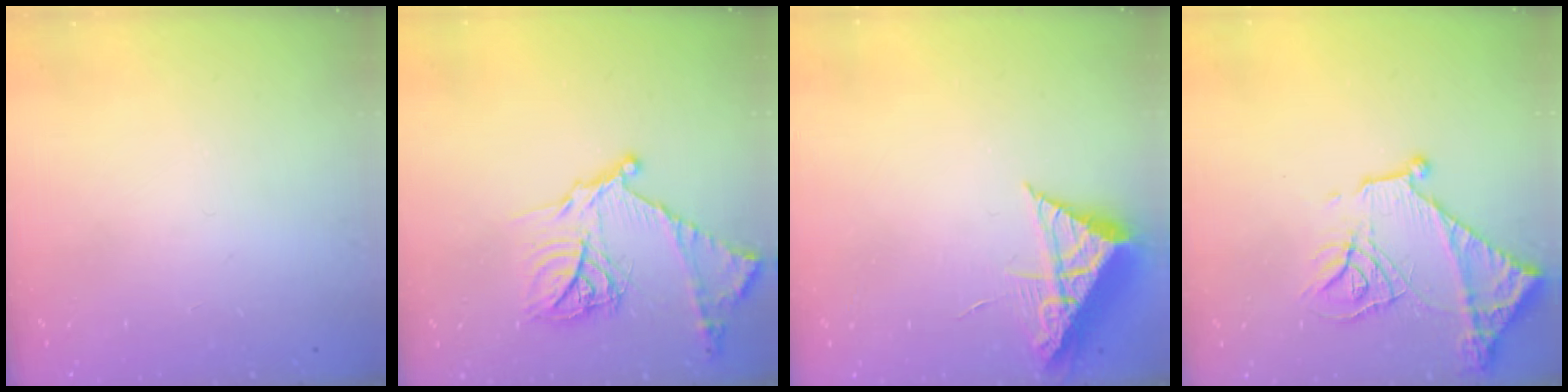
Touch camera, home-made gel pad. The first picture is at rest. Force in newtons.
{"total": 19.1, "press": 19.0, "slide": 1.7}
{"total": 9.4, "press": 9.4, "slide": 0.5}
{"total": 17.6, "press": 17.5, "slide": 1.7}